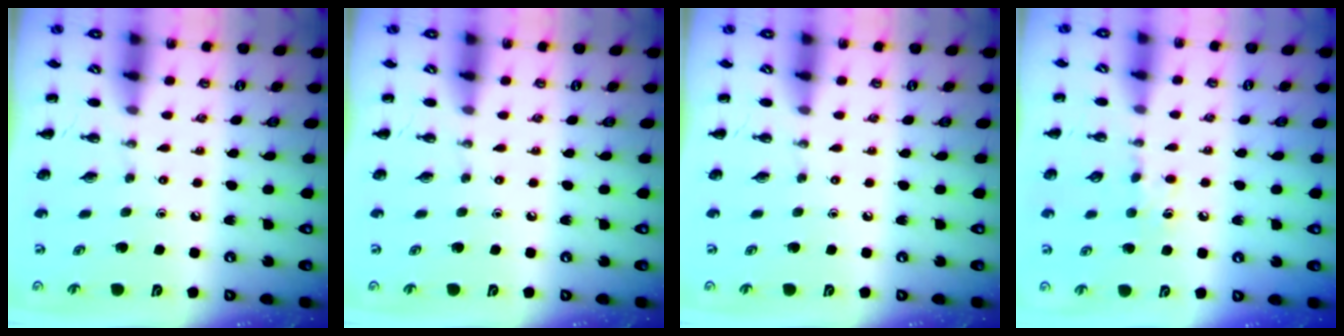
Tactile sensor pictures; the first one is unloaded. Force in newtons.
{"total": 0.0}
{"total": 0.0}
{"total": 5.5, "press": 5.2, "slide": 1.7}